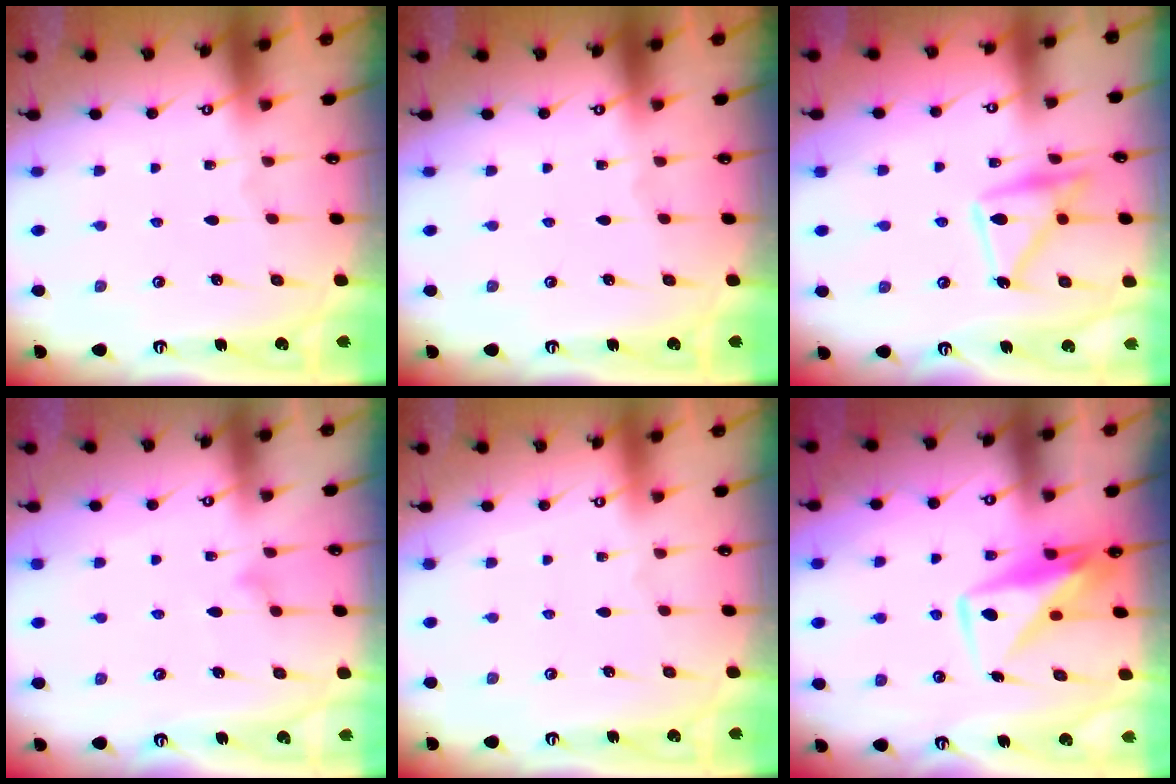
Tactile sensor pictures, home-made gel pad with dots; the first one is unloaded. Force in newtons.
{"total": 0.0}
{"total": 14.9, "press": 14.8, "slide": 1.1}
{"total": 9.8, "press": 9.8, "slide": 0.4}
{"total": 3.9, "press": 3.9, "slide": 0.1}
{"total": 10.2, "press": 10.2, "slide": 0.8}